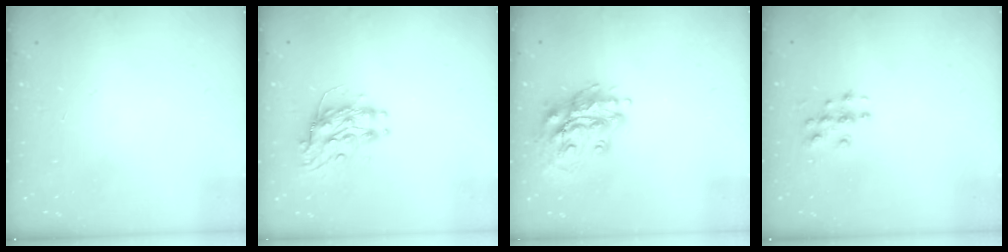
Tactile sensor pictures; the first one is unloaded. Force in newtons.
{"total": 9.2, "press": 9.2, "slide": 0.1}
{"total": 16.9, "press": 16.7, "slide": 2.3}
{"total": 3.9, "press": 3.9, "slide": 0.2}